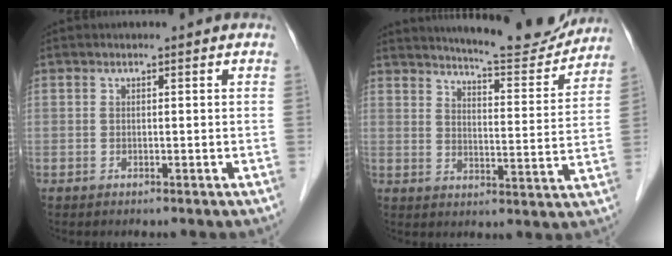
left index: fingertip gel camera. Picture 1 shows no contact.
{"total": 14.5, "force": [13.8, 1.2, 4.4], "torque": [-0.065, -0.032, 0.177]}